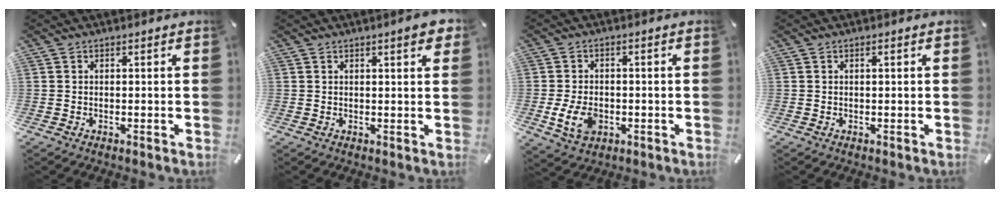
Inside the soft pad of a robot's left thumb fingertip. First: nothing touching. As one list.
[{"total": 3.8, "force": [1.9, 0.8, 3.2], "torque": [-0.049, -0.003, 0.029]}, {"total": 7.3, "force": [-1.7, 5.1, 4.8], "torque": [-0.103, 0.000, -0.033]}, {"total": 0.9, "force": [0.3, 0.2, 0.8], "torque": [-0.016, 0.002, 0.004]}]